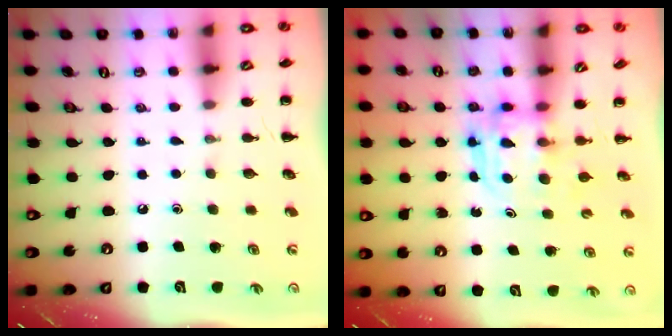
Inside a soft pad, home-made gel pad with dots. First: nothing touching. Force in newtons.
{"total": 3.6, "press": 3.6, "slide": 0.3}